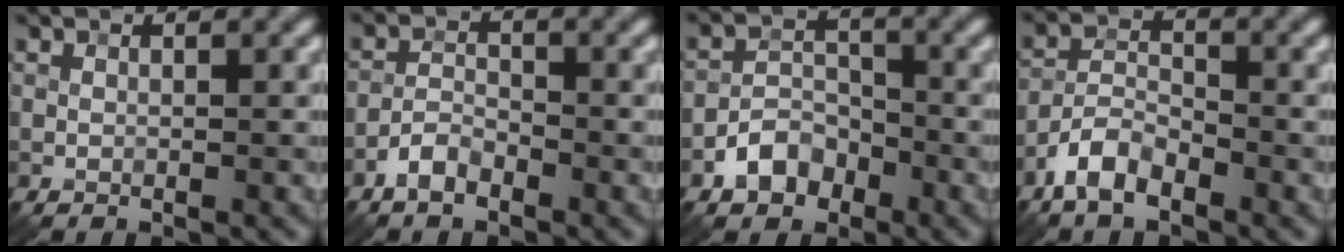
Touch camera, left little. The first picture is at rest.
{"total": 2.4, "force": [-1.7, 1.1, 1.3], "torque": [-0.023, 0.007, -0.037]}
{"total": 3.7, "force": [-2.1, 2.5, 1.6], "torque": [-0.021, 0.006, -0.042]}
{"total": 3.9, "force": [-2.6, 1.7, 2.3], "torque": [-0.041, 0.007, -0.060]}